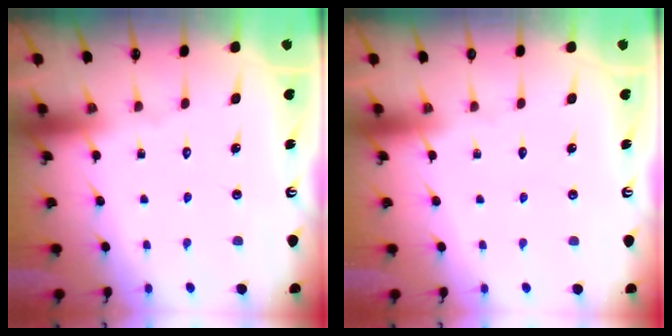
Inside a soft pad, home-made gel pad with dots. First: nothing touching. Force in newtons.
{"total": 0.0}